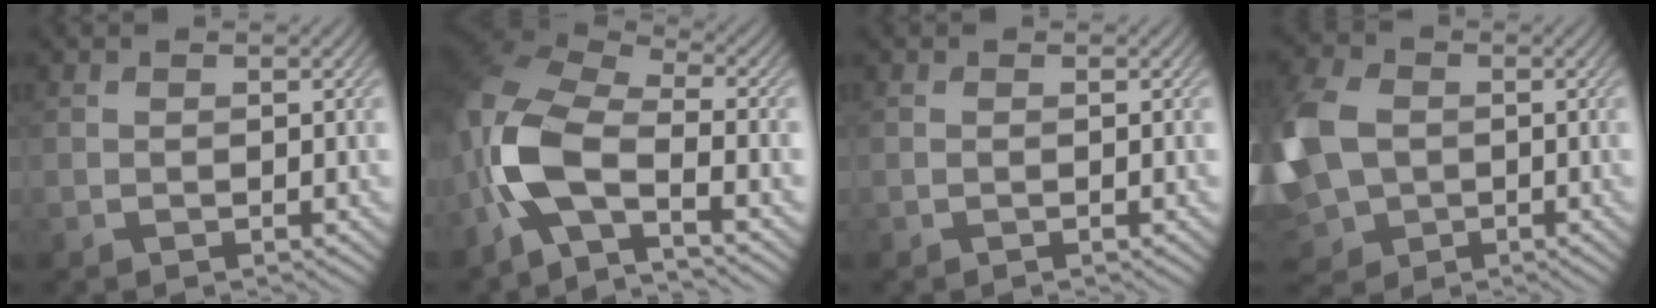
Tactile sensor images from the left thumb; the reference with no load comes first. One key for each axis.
{"total": 10.7, "fx": -4.1, "fy": 4.8, "fz": 8.6, "tx": -0.189, "ty": -0.001, "tz": -0.101}
{"total": 0.0}
{"total": 12.9, "fx": -0.8, "fy": 9.4, "fz": 8.7, "tx": -0.246, "ty": -0.024, "tz": -0.015}